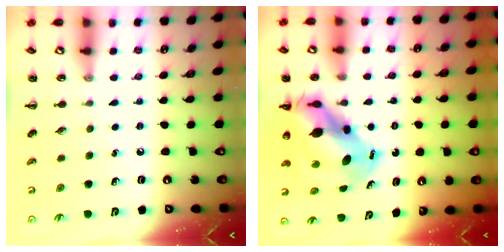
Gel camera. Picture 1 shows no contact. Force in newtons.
{"total": 10.6, "press": 10.3, "slide": 2.5}